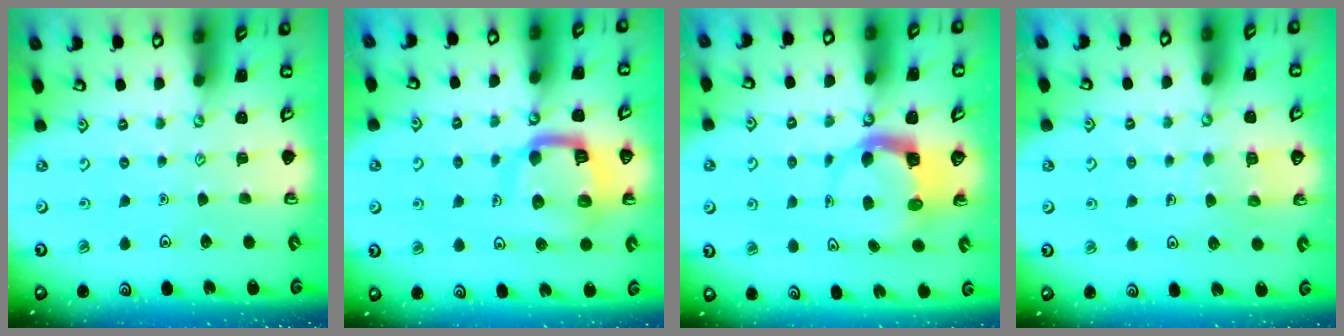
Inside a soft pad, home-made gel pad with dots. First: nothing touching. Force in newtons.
{"total": 12.5, "press": 12.4, "slide": 1.6}
{"total": 3.8, "press": 3.8, "slide": 0.5}
{"total": 5.4, "press": 5.4, "slide": 0.4}